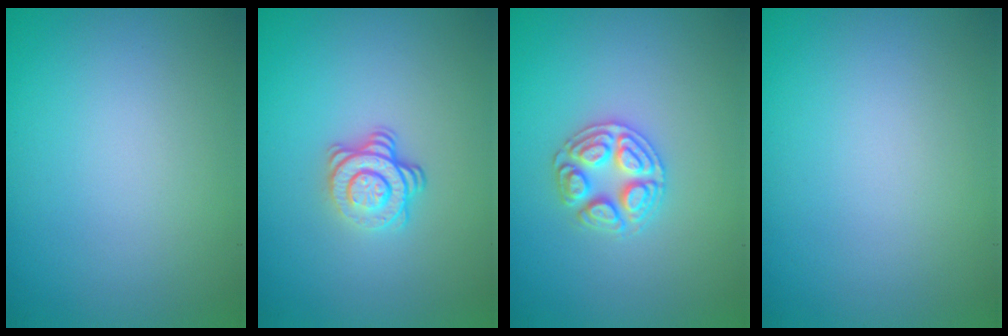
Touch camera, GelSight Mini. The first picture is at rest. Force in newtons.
{"total": 3.6, "press": 2.5, "slide": 2.6}
{"total": 3.0, "press": 2.9, "slide": 0.4}
{"total": 0.0}